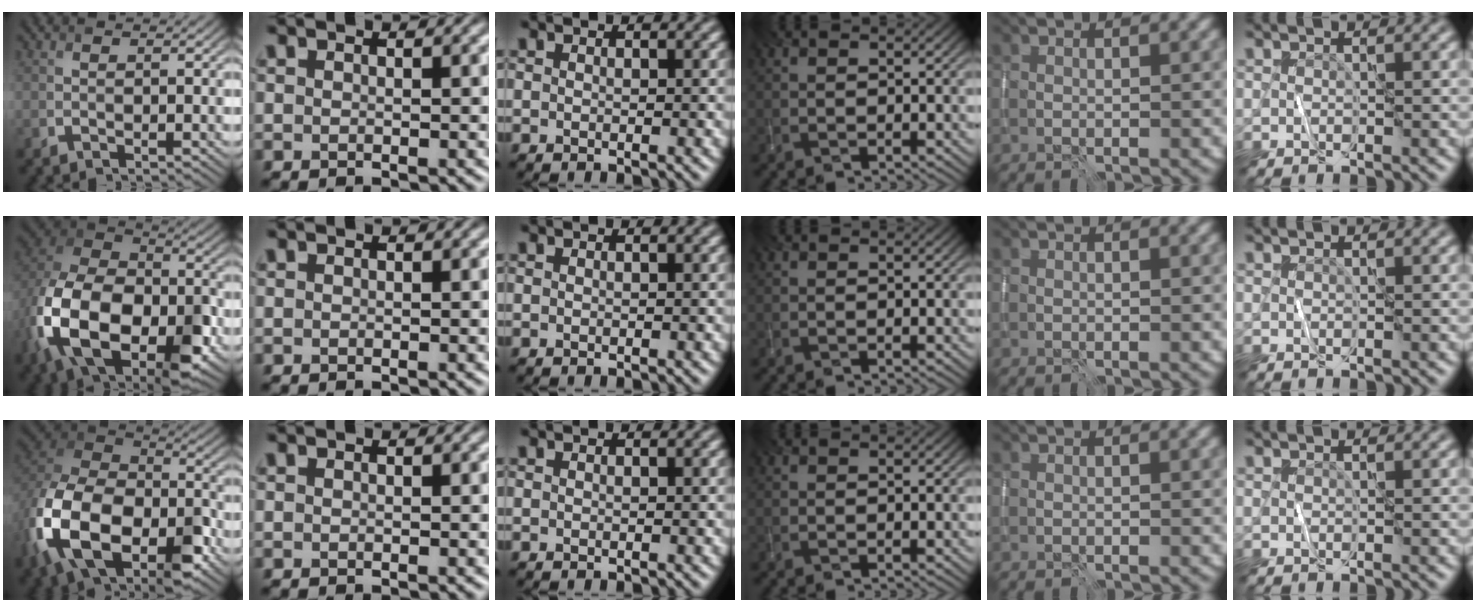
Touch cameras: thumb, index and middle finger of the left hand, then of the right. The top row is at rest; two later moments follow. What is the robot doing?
{"motion": "wipe", "object": "whiteboard"}